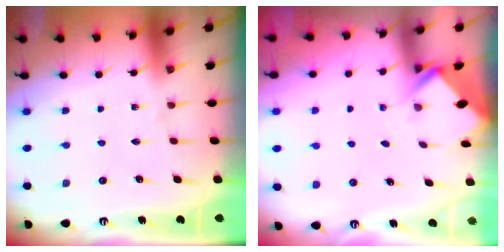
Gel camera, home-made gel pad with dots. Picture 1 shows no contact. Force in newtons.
{"total": 2.7, "press": 2.7, "slide": 0.2}